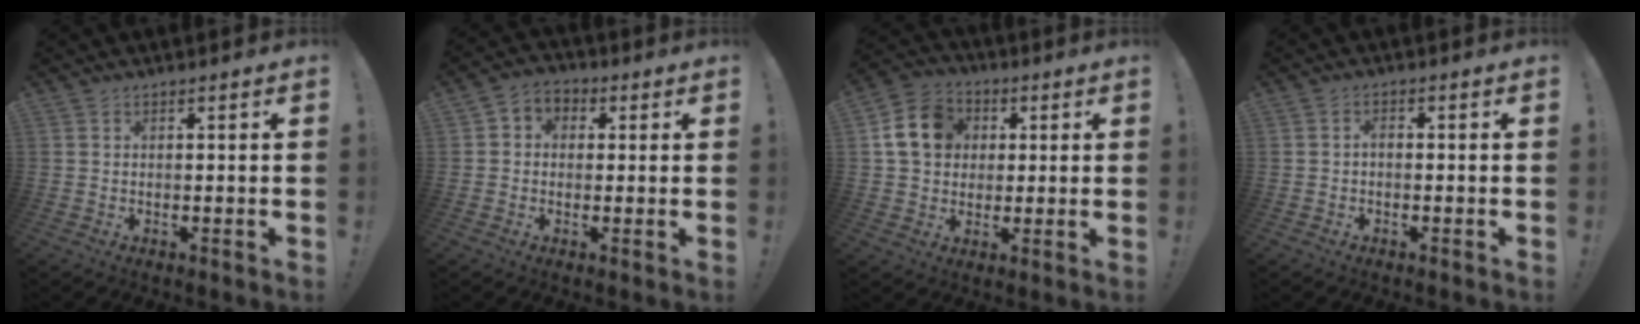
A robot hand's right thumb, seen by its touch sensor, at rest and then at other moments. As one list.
[{"total": 4.6, "force": [-0.6, 4.1, 1.9], "torque": [-0.017, 0.011, -0.010]}, {"total": 13.2, "force": [3.3, 11.1, 6.4], "torque": [-0.092, 0.007, 0.071]}, {"total": 1.3, "force": [-0.8, 0.4, 1.0], "torque": [-0.021, 0.007, -0.014]}]